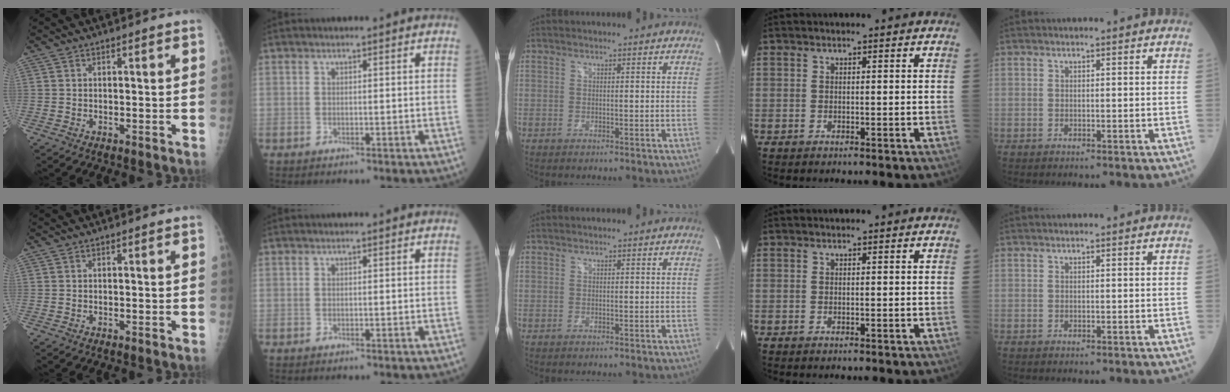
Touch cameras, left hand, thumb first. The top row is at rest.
{}